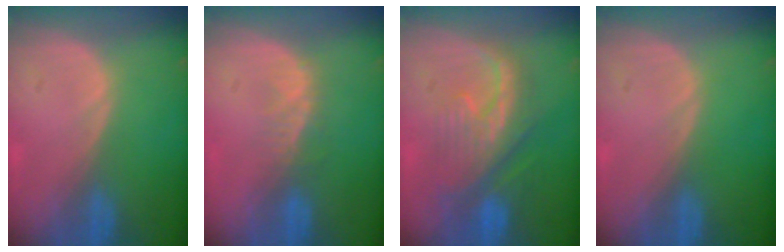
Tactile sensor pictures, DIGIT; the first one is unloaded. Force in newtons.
{"total": 3.1, "press": 2.7, "slide": 1.5}
{"total": 8.4, "press": 8.3, "slide": 1.4}
{"total": 0.0}